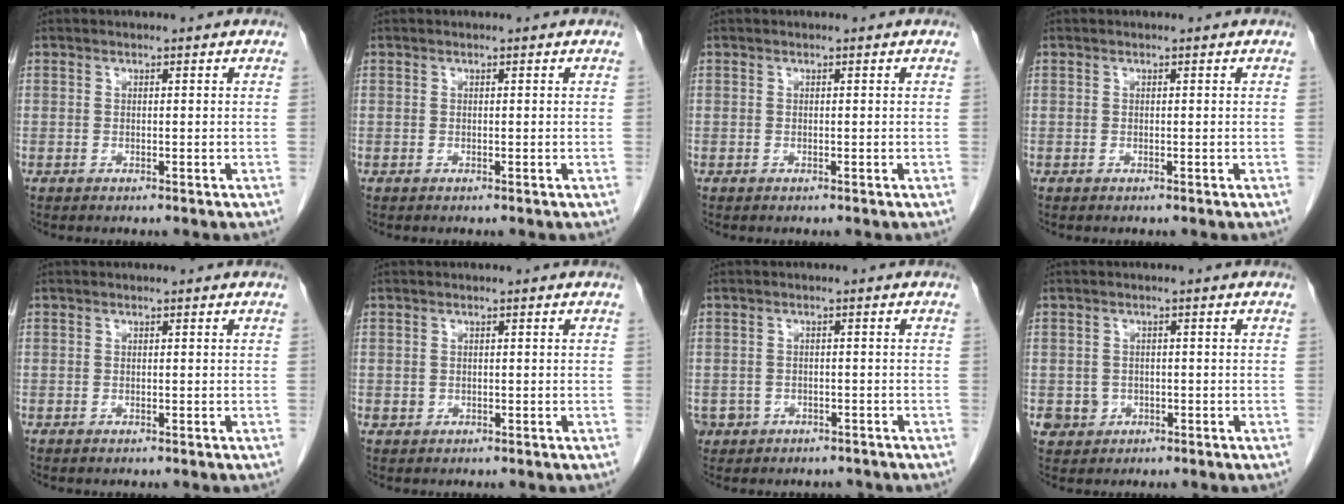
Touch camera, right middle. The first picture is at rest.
{"total": 0.0}
{"total": 0.0}
{"total": 0.0}
{"total": 0.0}
{"total": 0.7, "force": [-0.1, 0.7, 0.2], "torque": [-0.001, 0.003, 0.000]}
{"total": 5.2, "force": [-3.3, 4.0, 0.5], "torque": [-0.013, 0.014, -0.043]}
{"total": 2.8, "force": [-0.8, 2.7, 0.3], "torque": [0.001, 0.008, -0.007]}